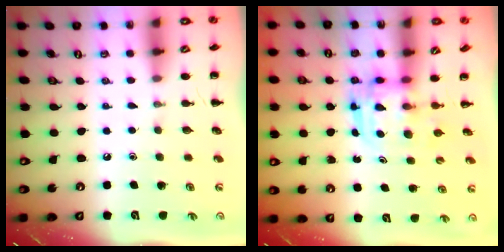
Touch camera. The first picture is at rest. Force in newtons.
{"total": 3.0, "press": 3.0, "slide": 0.3}